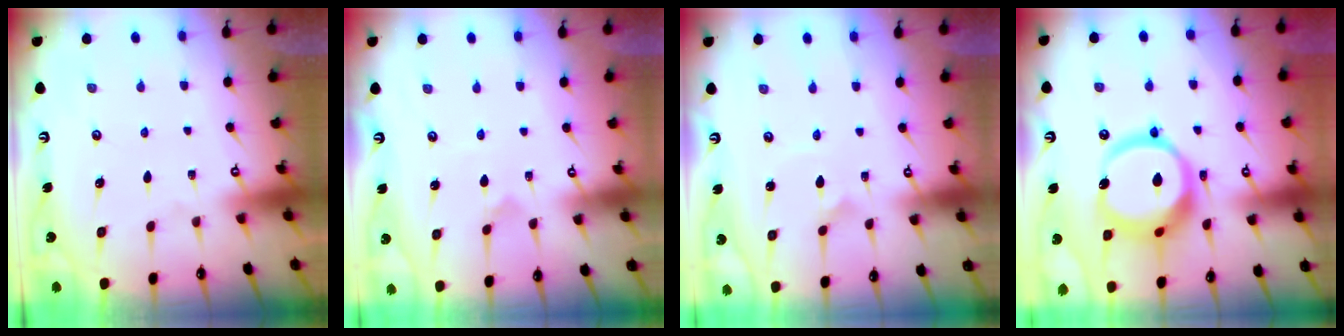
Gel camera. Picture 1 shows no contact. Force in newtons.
{"total": 1.6, "press": 1.6, "slide": 0.0}
{"total": 2.2, "press": 2.2, "slide": 0.1}
{"total": 17.3, "press": 17.2, "slide": 2.4}